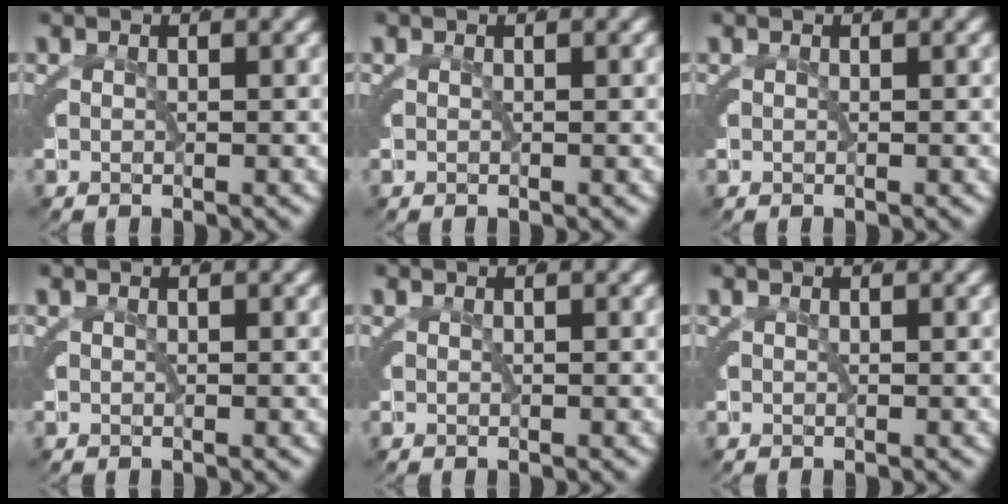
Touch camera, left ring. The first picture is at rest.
{"total": 0.0}
{"total": 0.0}
{"total": 0.0}
{"total": 0.0}
{"total": 0.0}